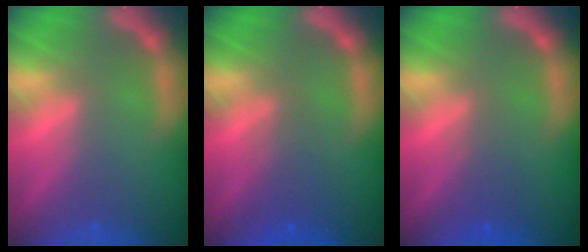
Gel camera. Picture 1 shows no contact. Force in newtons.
{"total": 2.5}
{"total": 2.0}